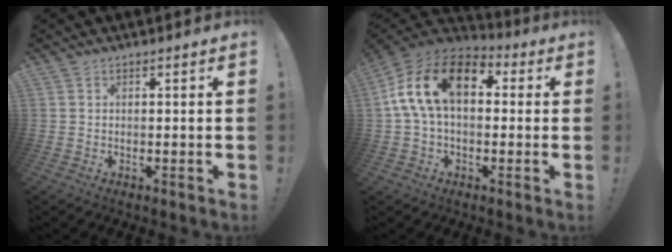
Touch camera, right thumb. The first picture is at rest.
{"total": 17.3, "force": [4.5, 10.2, 13.2], "torque": [-0.237, 0.001, 0.079]}